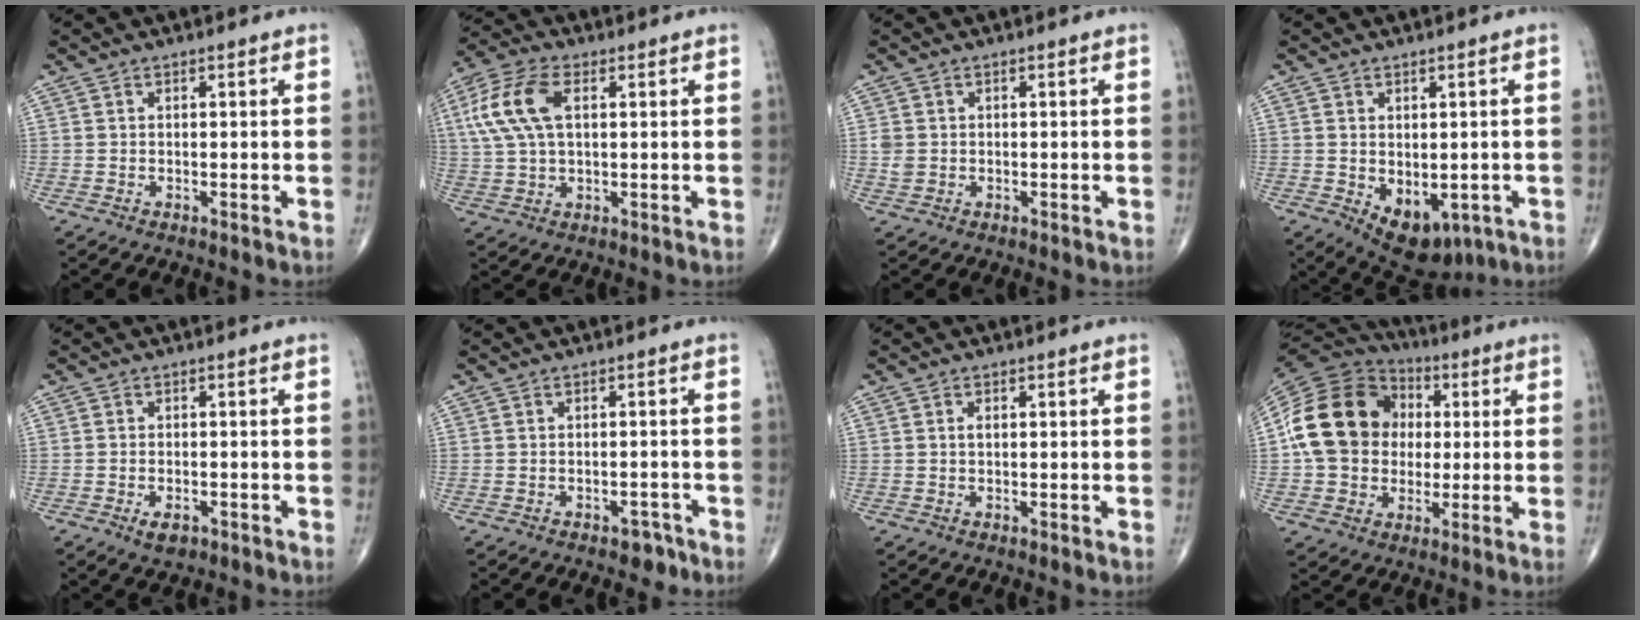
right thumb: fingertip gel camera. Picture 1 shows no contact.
{"total": 11.6, "force": [2.9, 6.2, 9.4], "torque": [-0.210, 0.015, 0.055]}
{"total": 2.2, "force": [0.0, 1.9, 1.1], "torque": [-0.022, 0.001, 0.003]}
{"total": 10.3, "force": [-3.0, 6.4, 7.5], "torque": [-0.084, -0.003, -0.022]}
{"total": 3.0, "force": [-1.5, 1.7, 2.0], "torque": [-0.032, 0.001, -0.021]}
{"total": 2.6, "force": [-1.8, 1.6, 1.2], "torque": [-0.004, 0.013, -0.019]}
{"total": 1.1, "force": [0.2, 0.7, 0.9], "torque": [-0.016, 0.004, 0.004]}
{"total": 19.5, "force": [1.5, 16.0, 11.0], "torque": [-0.193, 0.027, 0.027]}